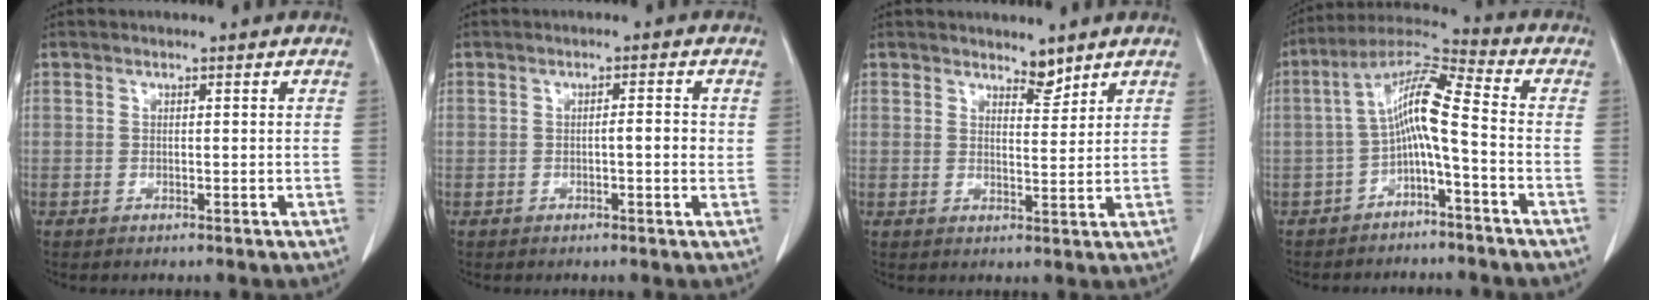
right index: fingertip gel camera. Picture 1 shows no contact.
{"total": 2.3, "force": [-0.1, 0.4, 2.3], "torque": [-0.035, 0.002, -0.003]}
{"total": 2.7, "force": [2.5, 0.7, 0.8], "torque": [-0.011, -0.006, 0.041]}
{"total": 8.9, "force": [-1.9, 0.8, 8.7], "torque": [-0.160, 0.037, -0.037]}